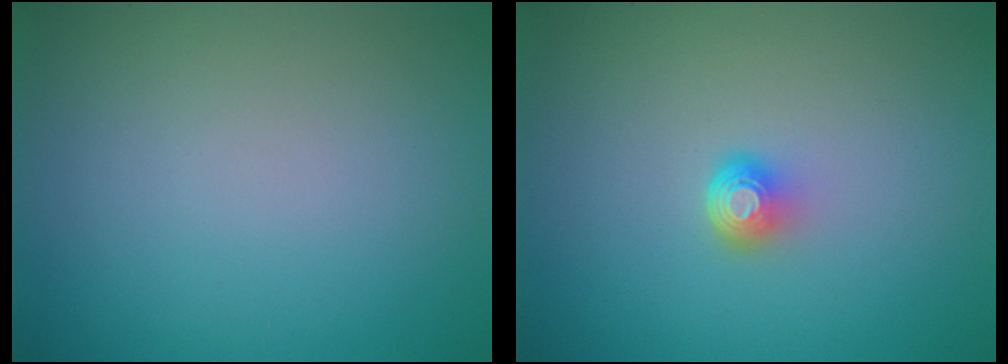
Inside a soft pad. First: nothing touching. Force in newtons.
{"total": 1.9, "press": 1.3, "slide": 1.4}